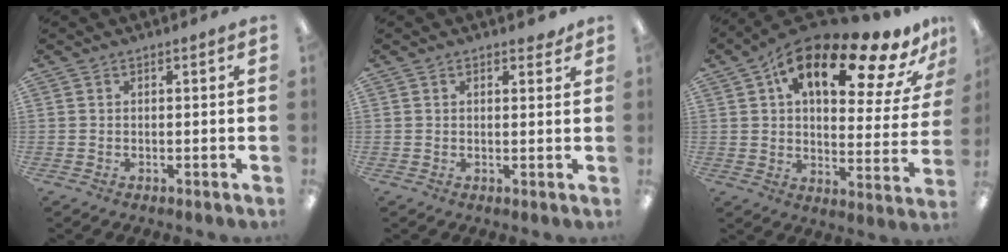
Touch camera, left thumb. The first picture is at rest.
{"total": 1.8, "force": [1.2, 0.9, 0.9], "torque": [-0.003, -0.005, 0.019]}
{"total": 20.6, "force": [12.4, 8.7, 14.1], "torque": [-0.211, -0.069, 0.199]}